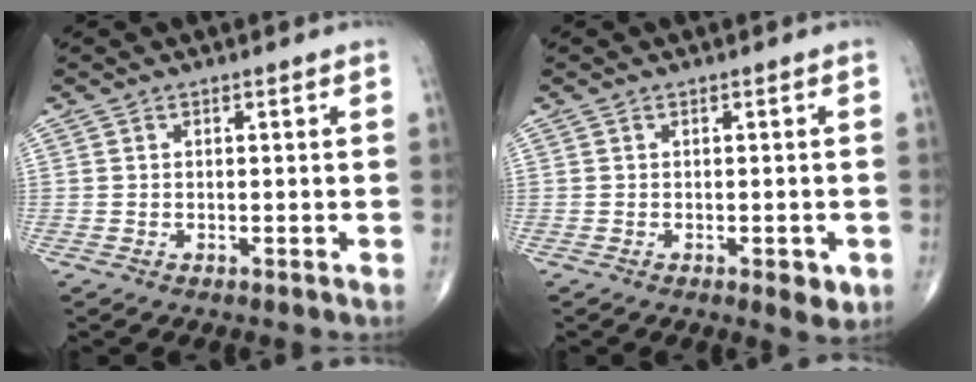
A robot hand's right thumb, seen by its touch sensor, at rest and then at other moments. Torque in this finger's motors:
{"motor_torque": [0.55, 0.67, -0.10, -0.05, 0.01]}